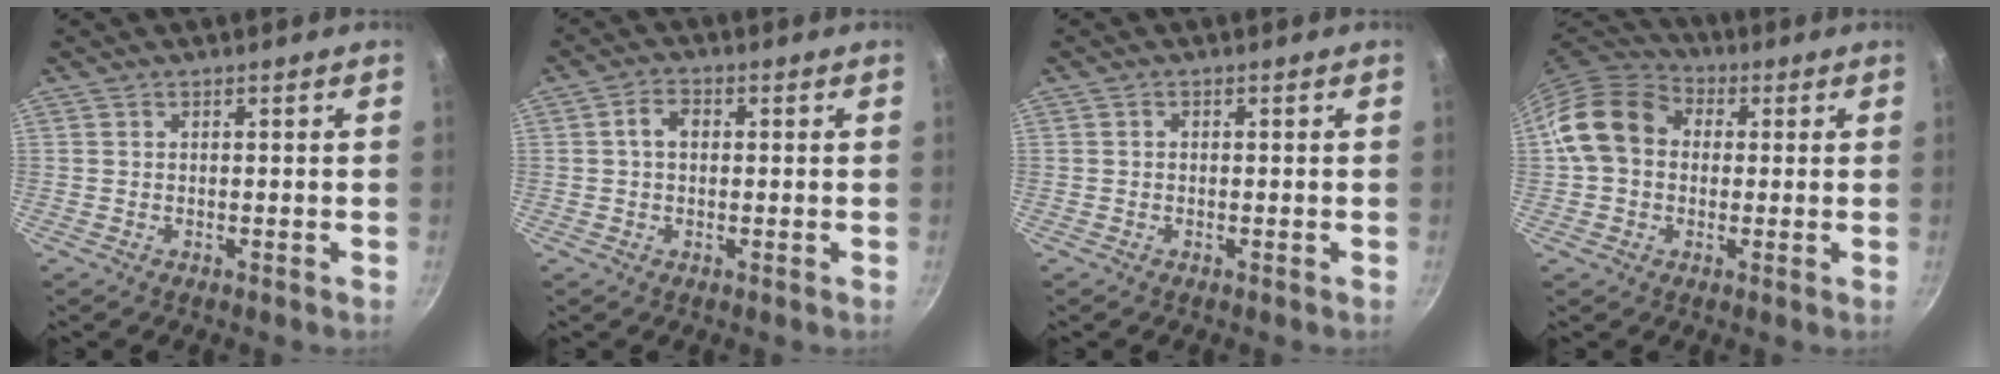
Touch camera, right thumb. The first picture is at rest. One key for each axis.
{"total": 3.6, "fx": 0.4, "fy": 2.6, "fz": 2.5, "tx": -0.034, "ty": 0.011, "tz": 0.001}
{"total": 0.5, "fx": -0.1, "fy": 0.5, "fz": 0.2, "tx": -0.004, "ty": 0.003, "tz": -0.002}
{"total": 12.5, "fx": 1.2, "fy": 10.0, "fz": 7.4, "tx": -0.103, "ty": 0.029, "tz": 0.003}